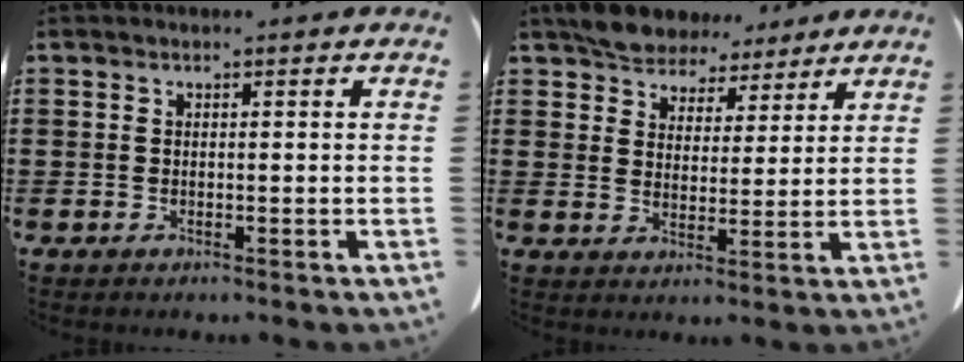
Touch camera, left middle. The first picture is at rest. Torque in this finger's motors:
{"motor_torque": [0.09, -0.06, 0.29, 0.04]}